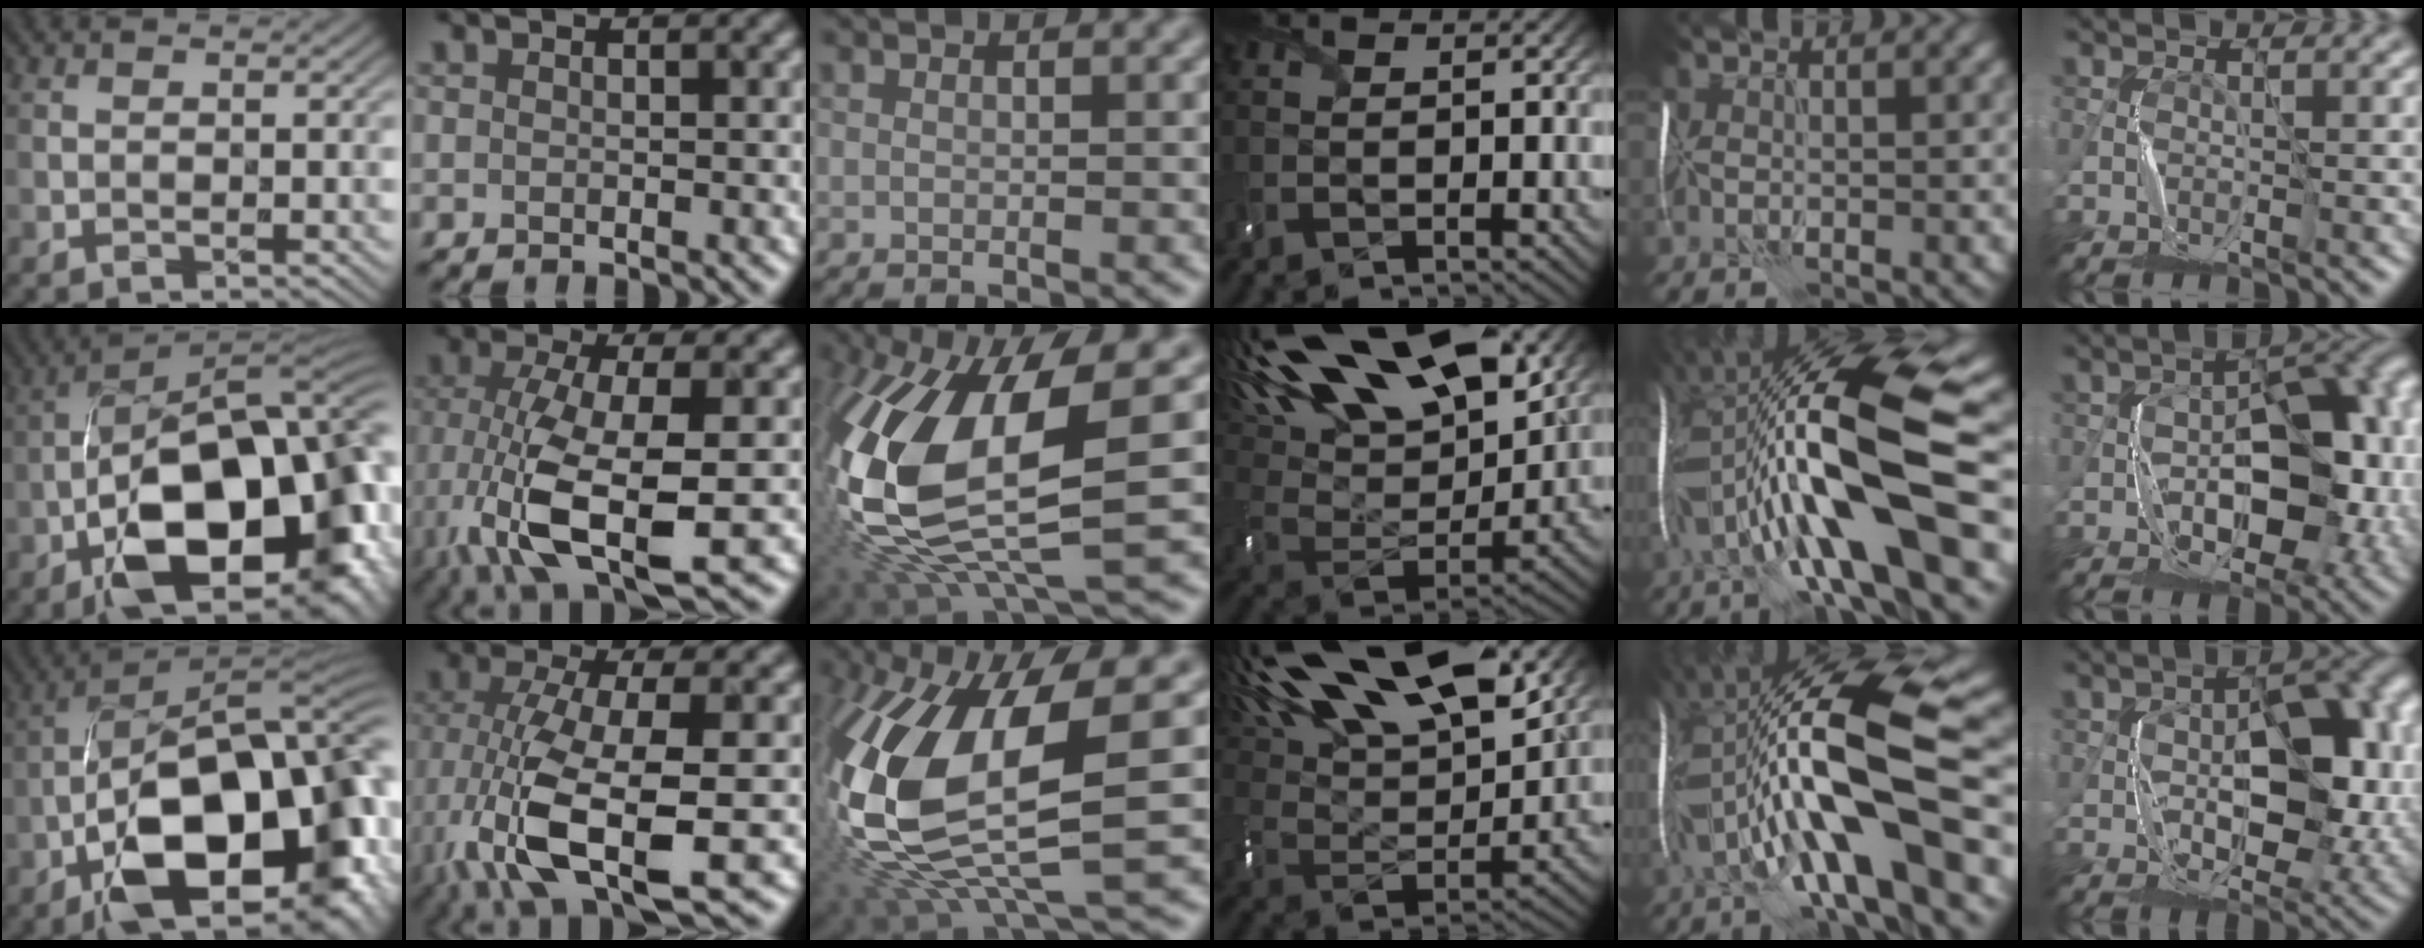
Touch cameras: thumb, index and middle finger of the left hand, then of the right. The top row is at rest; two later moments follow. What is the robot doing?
{"motion": "wrap", "object": "thread"}